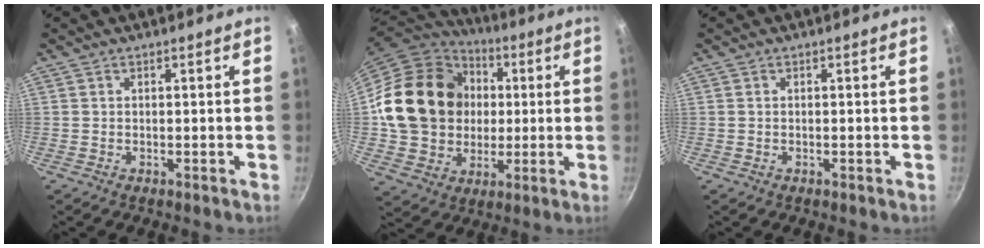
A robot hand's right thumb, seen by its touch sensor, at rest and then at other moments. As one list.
[{"total": 22.1, "force": [2.5, 18.4, 12.0], "torque": [-0.187, 0.021, 0.050]}, {"total": 0.0}]